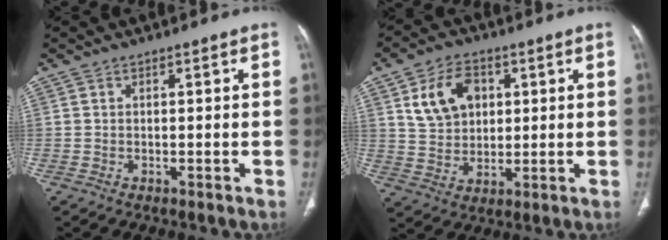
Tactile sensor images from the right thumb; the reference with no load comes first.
{"total": 10.4, "force": [3.5, 7.6, 6.2], "torque": [-0.085, -0.005, 0.071]}